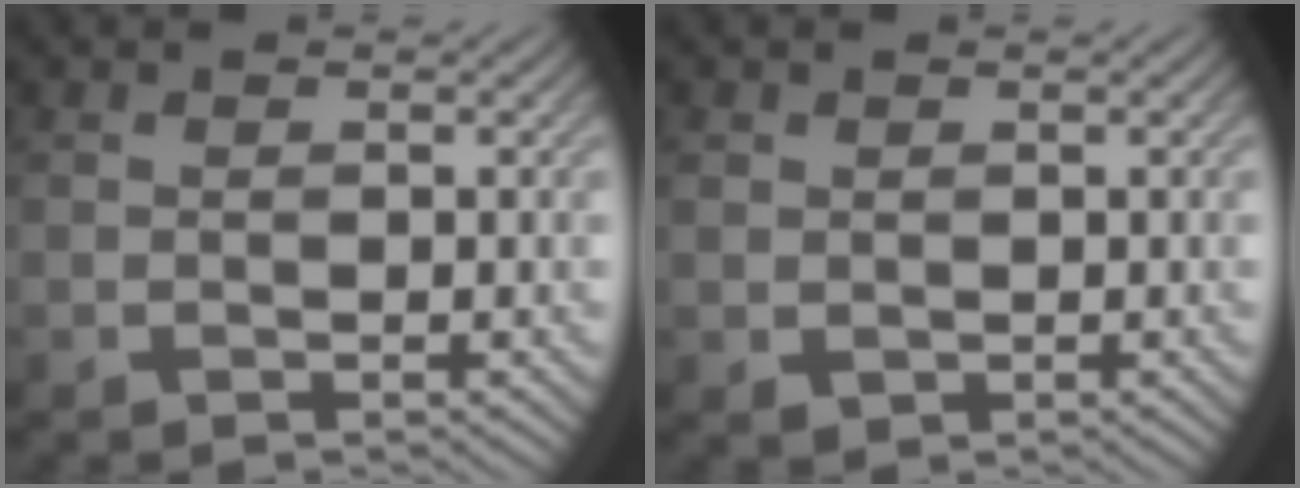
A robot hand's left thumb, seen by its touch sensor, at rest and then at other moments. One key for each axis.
{"total": 1.4, "fx": 0.4, "fy": 1.3, "fz": 0.4, "tx": -0.012, "ty": -0.005, "tz": 0.010}